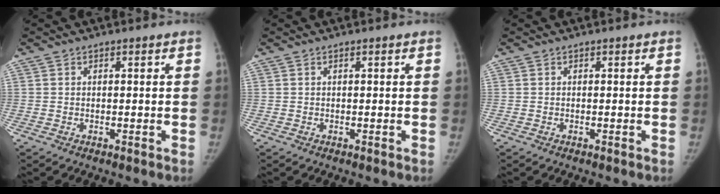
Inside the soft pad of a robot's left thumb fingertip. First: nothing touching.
{"total": 0.0}
{"total": 0.0}